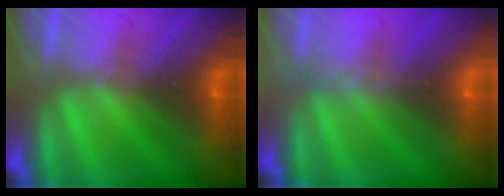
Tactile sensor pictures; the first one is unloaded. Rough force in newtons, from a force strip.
{"total": 3.4}